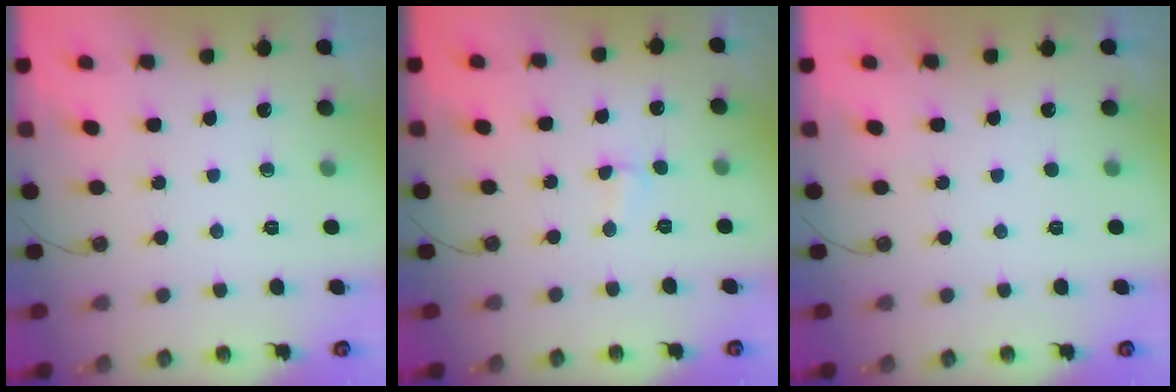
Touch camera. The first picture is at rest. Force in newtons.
{"total": 2.9, "press": 2.9, "slide": 0.6}
{"total": 0.0}